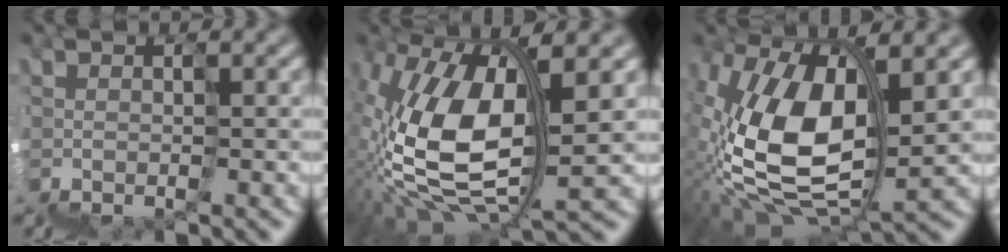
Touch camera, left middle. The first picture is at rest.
{"total": 6.9, "force": [0.5, 3.0, 6.2], "torque": [-0.142, 0.017, -0.001]}
{"total": 8.4, "force": [1.3, 4.0, 7.2], "torque": [-0.149, 0.016, 0.014]}